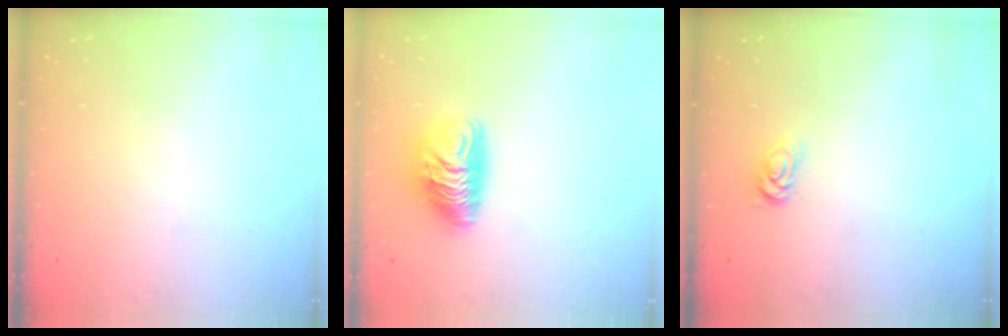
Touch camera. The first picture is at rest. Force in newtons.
{"total": 10.2, "press": 10.2, "slide": 0.9}
{"total": 2.0, "press": 2.0, "slide": 0.3}